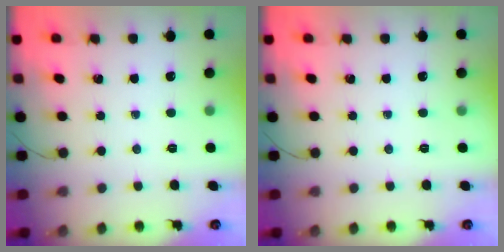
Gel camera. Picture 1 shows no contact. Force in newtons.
{"total": 0.0}